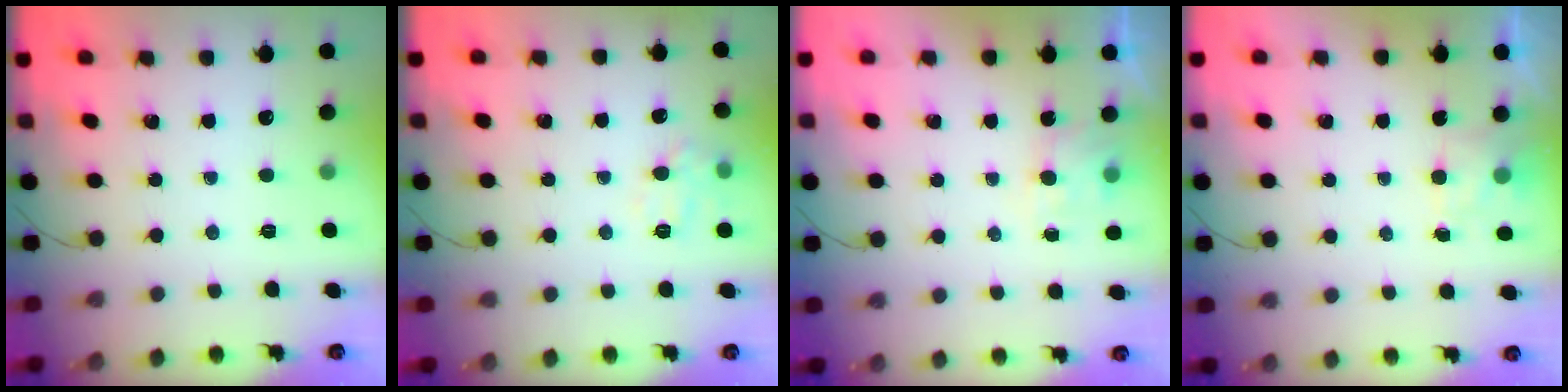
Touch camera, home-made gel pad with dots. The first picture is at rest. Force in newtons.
{"total": 9.2, "press": 9.1, "slide": 1.1}
{"total": 2.2, "press": 2.0, "slide": 0.9}
{"total": 2.2, "press": 1.8, "slide": 1.3}